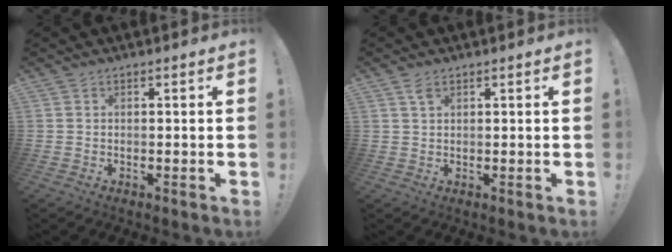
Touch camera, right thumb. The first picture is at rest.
{"total": 2.5, "force": [1.4, 1.0, 1.8], "torque": [-0.034, -0.002, 0.026]}